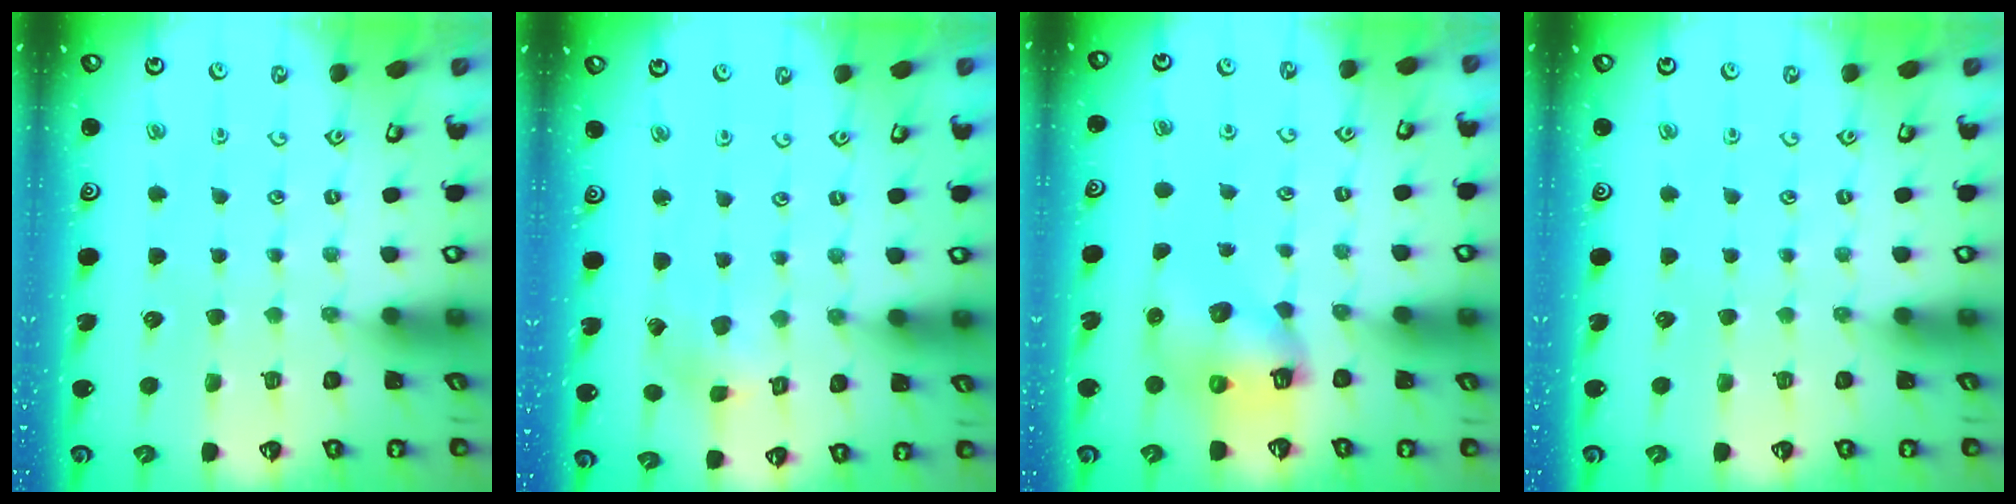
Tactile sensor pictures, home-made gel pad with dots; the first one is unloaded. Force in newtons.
{"total": 2.3, "press": 2.3, "slide": 0.3}
{"total": 8.1, "press": 8.0, "slide": 0.9}
{"total": 0.0}